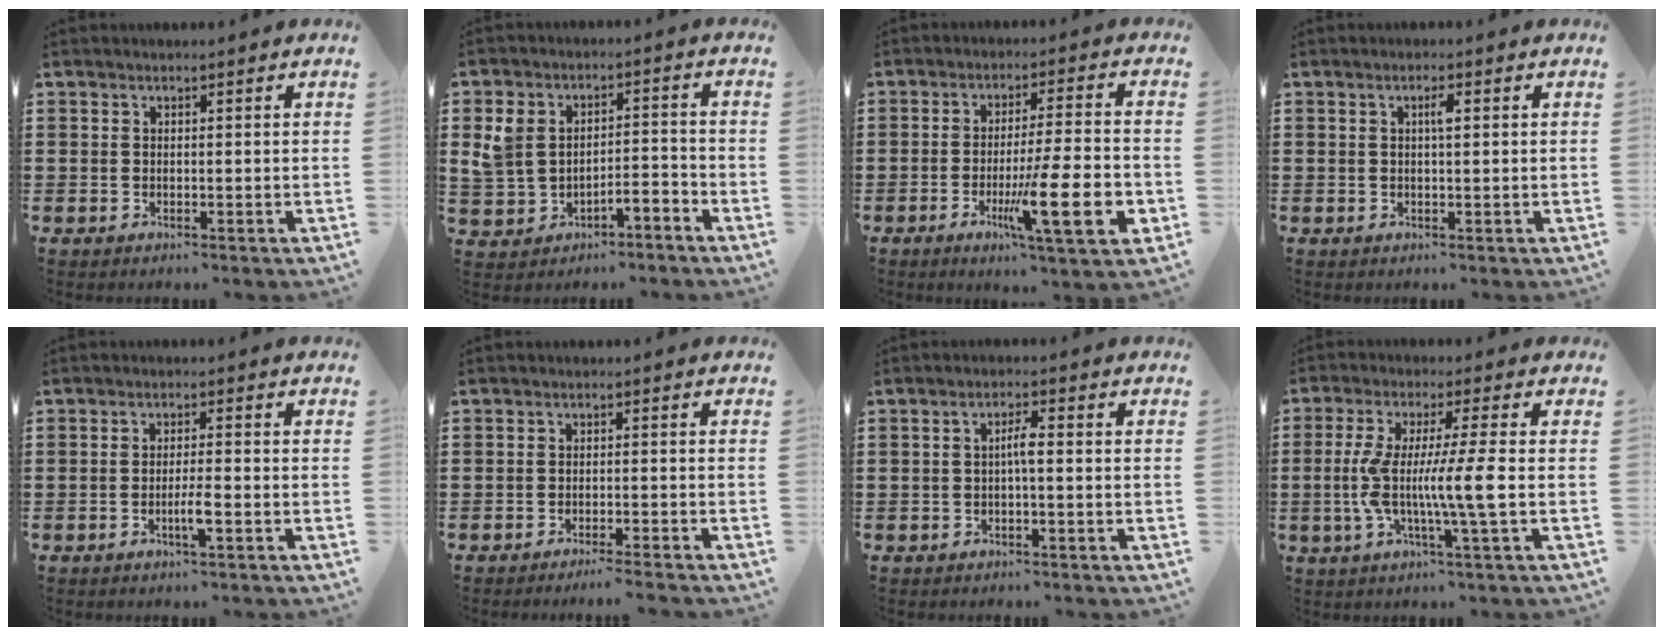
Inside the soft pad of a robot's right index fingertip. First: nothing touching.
{"total": 4.3, "force": [-1.9, 2.9, 2.5], "torque": [-0.074, 0.006, -0.045]}
{"total": 14.3, "force": [-4.2, 2.2, 13.5], "torque": [-0.228, -0.013, -0.066]}
{"total": 1.7, "force": [0.4, 0.4, 1.6], "torque": [-0.030, 0.005, 0.004]}
{"total": 3.3, "force": [-1.3, 0.1, 3.0], "torque": [-0.052, -0.002, -0.025]}
{"total": 2.1, "force": [-1.9, -0.4, 0.7], "torque": [-0.012, 0.000, -0.038]}
{"total": 2.4, "force": [-0.4, 0.4, 2.3], "torque": [-0.044, 0.004, -0.009]}
{"total": 9.9, "force": [-1.3, 0.0, 9.8], "torque": [-0.202, -0.015, -0.035]}